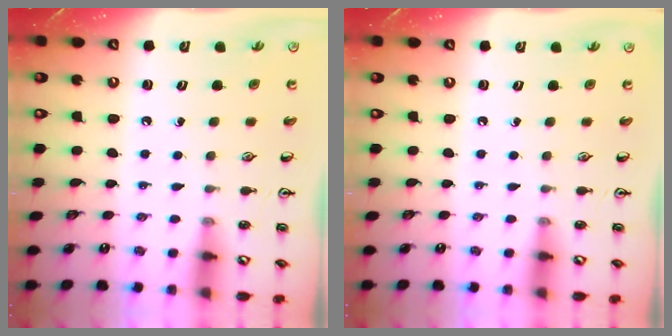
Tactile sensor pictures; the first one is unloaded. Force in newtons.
{"total": 0.0}